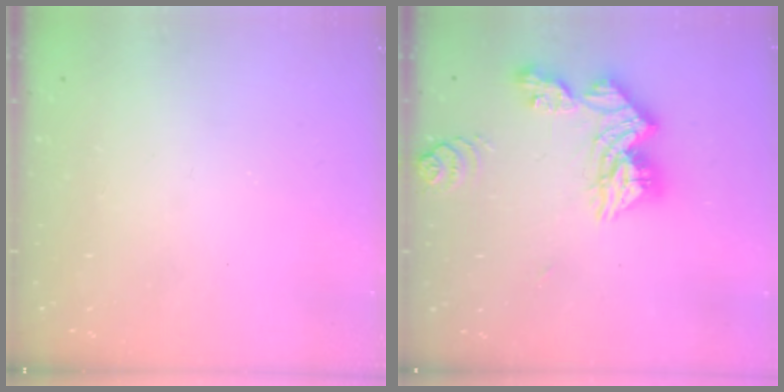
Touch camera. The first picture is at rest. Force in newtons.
{"total": 14.2, "press": 14.1, "slide": 1.4}